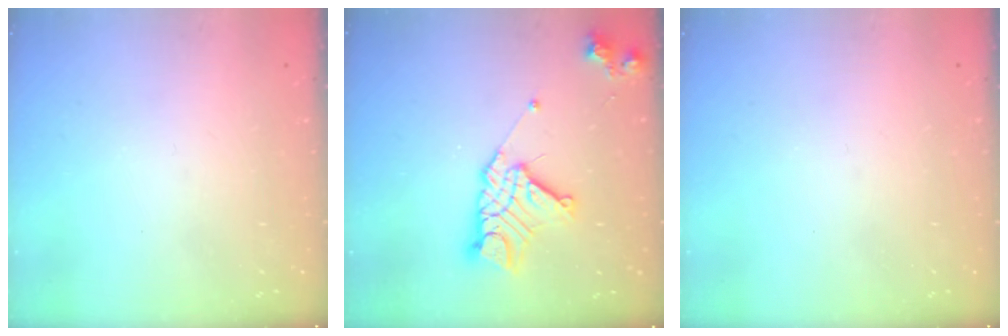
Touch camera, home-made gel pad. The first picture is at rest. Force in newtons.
{"total": 15.0, "press": 14.9, "slide": 1.4}
{"total": 0.0}